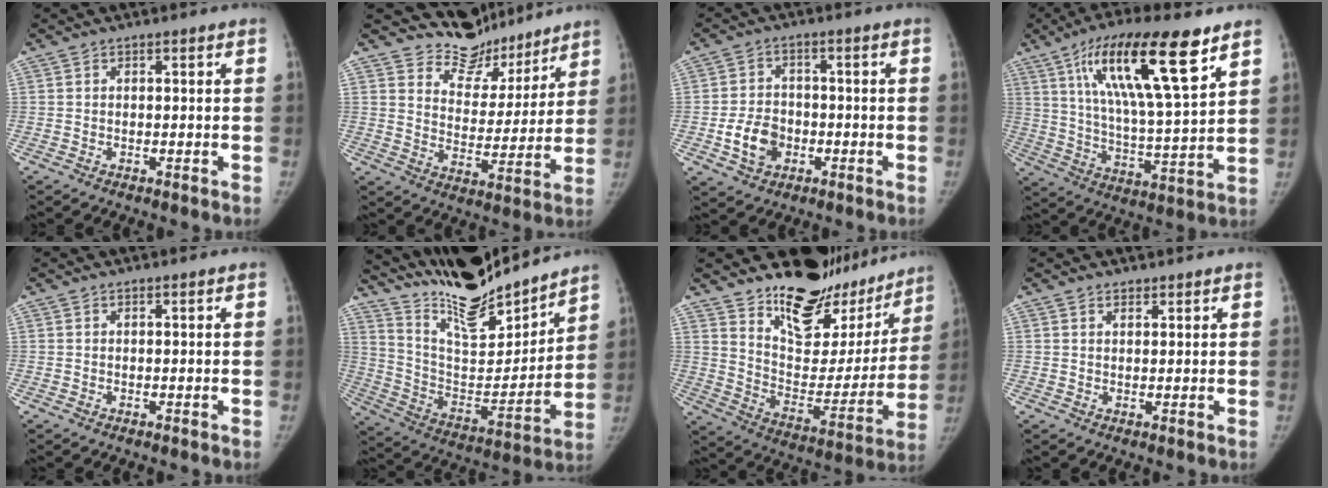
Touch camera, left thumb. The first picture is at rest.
{"total": 11.5, "force": [10.5, 4.7, 0.4], "torque": [0.033, -0.091, 0.169]}
{"total": 7.3, "force": [-2.1, 5.7, 4.1], "torque": [-0.055, 0.013, -0.035]}
{"total": 21.1, "force": [11.0, 4.6, 17.4], "torque": [-0.287, -0.033, 0.193]}
{"total": 0.0}
{"total": 22.0, "force": [19.9, 4.4, 8.3], "torque": [-0.103, -0.105, 0.341]}
{"total": 24.9, "force": [20.4, 10.9, 9.2], "torque": [-0.083, -0.133, 0.298]}
{"total": 1.3, "force": [1.1, 0.7, 0.3], "torque": [0.004, -0.008, 0.017]}